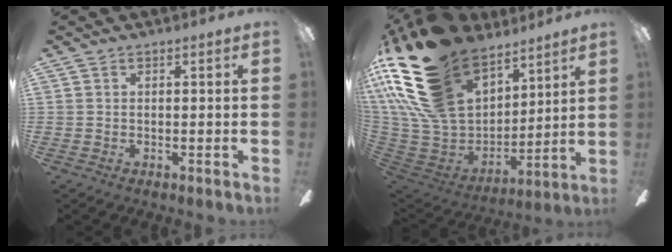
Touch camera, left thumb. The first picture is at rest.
{"total": 29.2, "force": [17.1, 17.0, 16.6], "torque": [-0.354, -0.098, 0.333]}